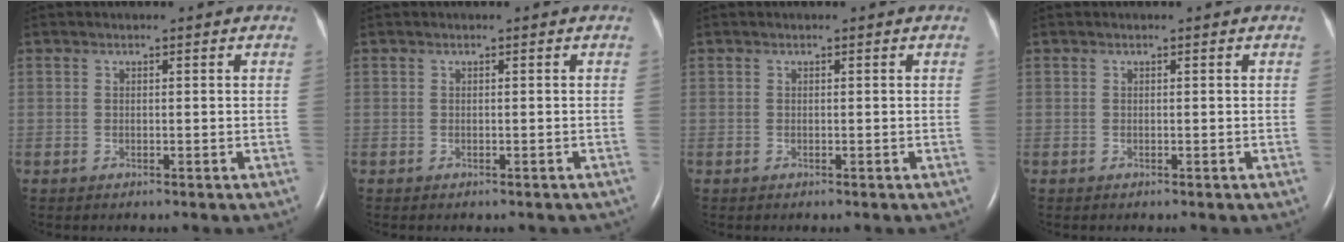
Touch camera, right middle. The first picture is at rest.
{"total": 1.6, "force": [-1.3, 0.6, 0.7], "torque": [-0.010, -0.003, -0.013]}
{"total": 0.0}
{"total": 0.0}